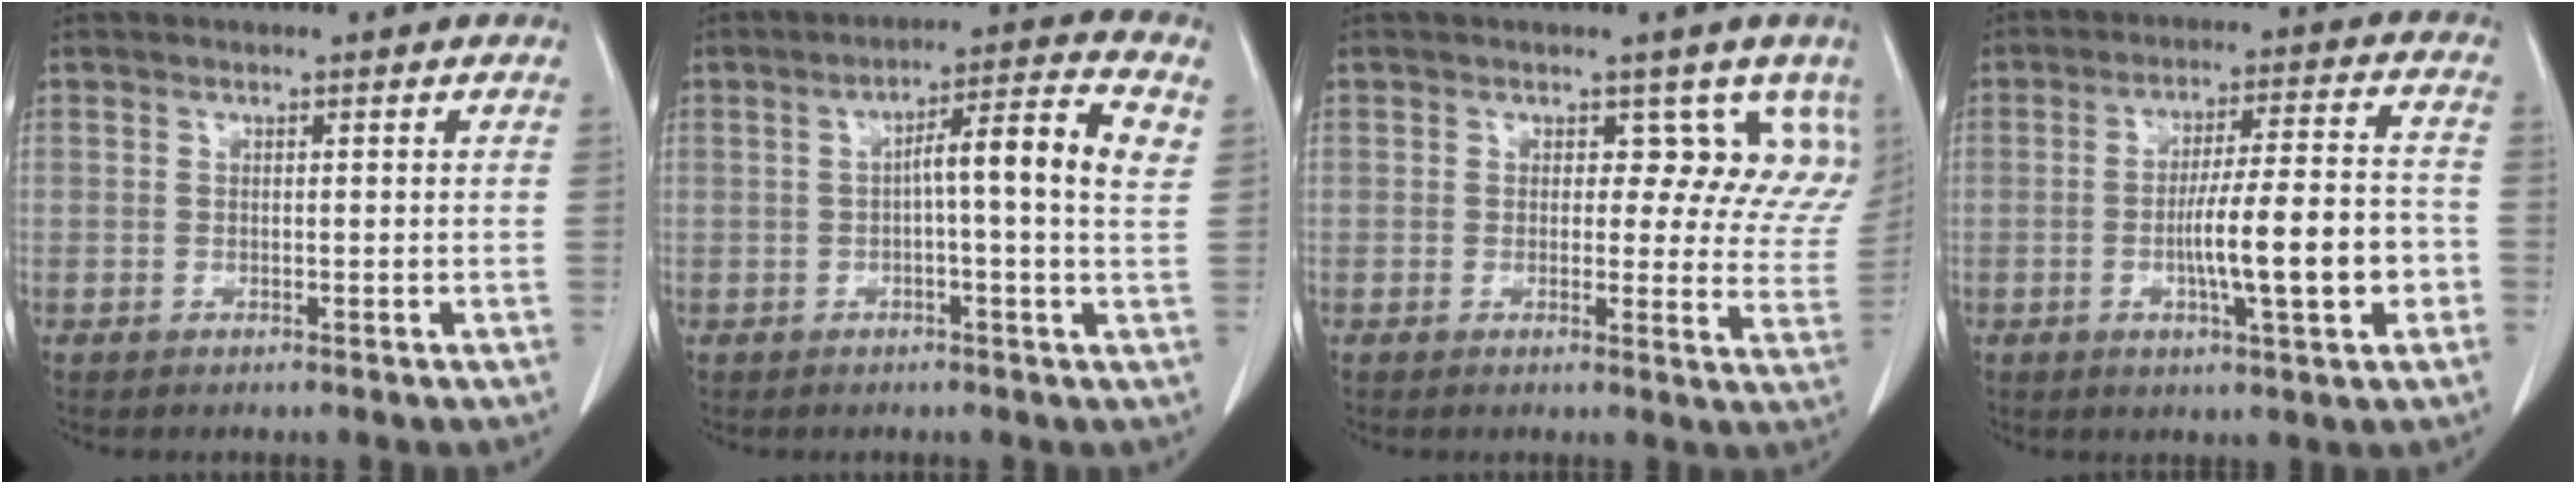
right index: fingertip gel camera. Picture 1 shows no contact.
{"total": 9.8, "force": [1.6, 0.8, 9.6], "torque": [-0.148, 0.024, 0.020]}
{"total": 9.4, "force": [5.0, 5.5, 5.6], "torque": [-0.047, 0.007, 0.048]}
{"total": 12.6, "force": [-3.2, 1.7, 12.1], "torque": [-0.197, 0.013, -0.046]}